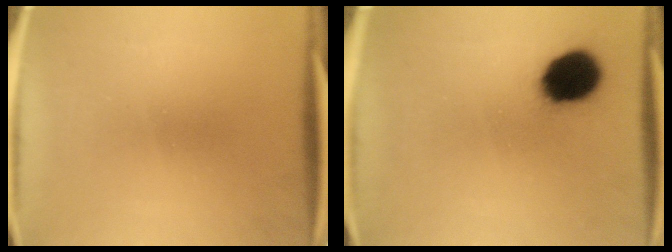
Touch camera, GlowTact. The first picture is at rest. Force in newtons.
{"total": 13.2}